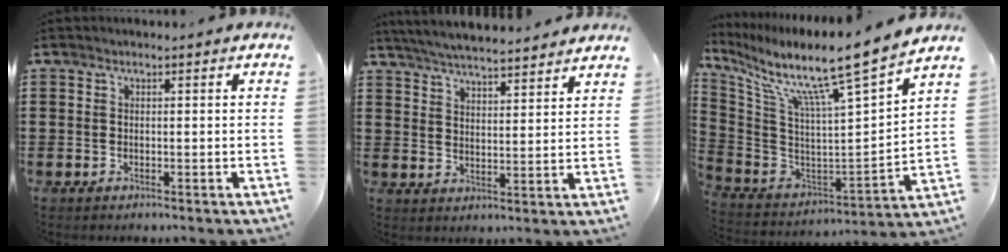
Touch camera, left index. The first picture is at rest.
{"total": 5.1, "force": [4.9, -0.3, 1.1], "torque": [-0.041, -0.027, 0.086]}
{"total": 11.1, "force": [8.7, -0.3, 6.9], "torque": [-0.156, -0.075, 0.131]}